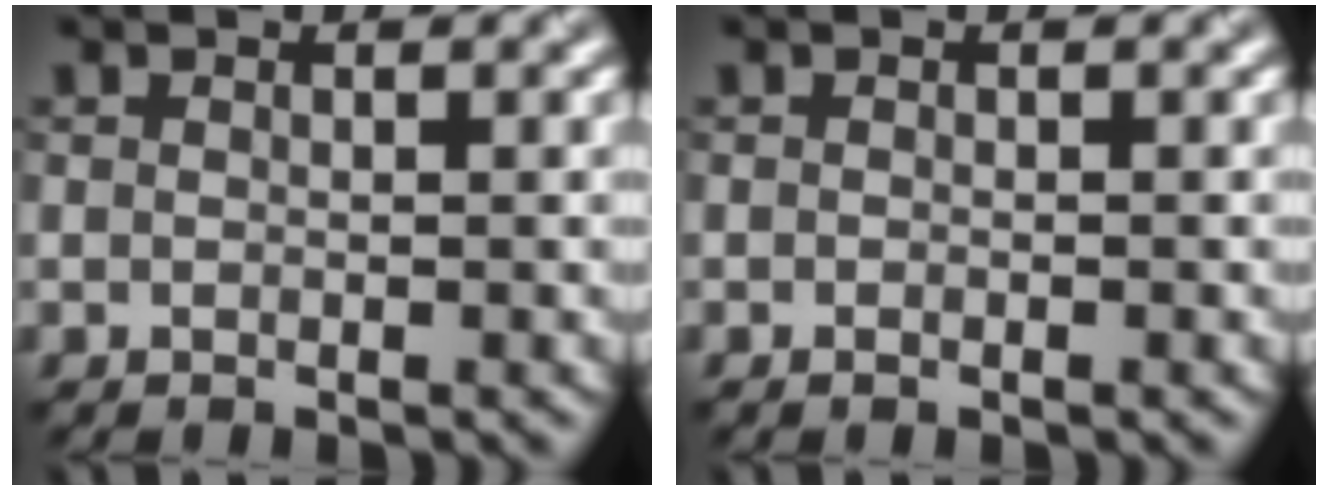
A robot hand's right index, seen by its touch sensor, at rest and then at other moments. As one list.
[{"total": 0.0}]